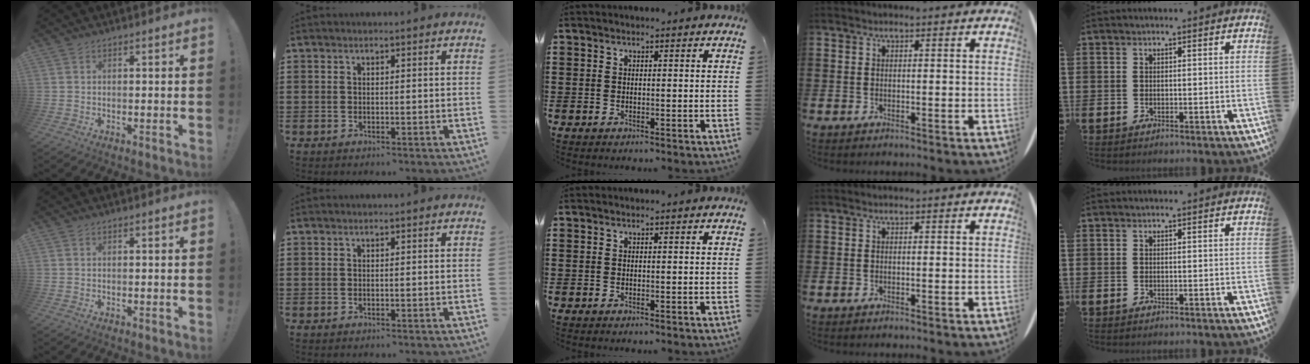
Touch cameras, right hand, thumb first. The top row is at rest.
{}